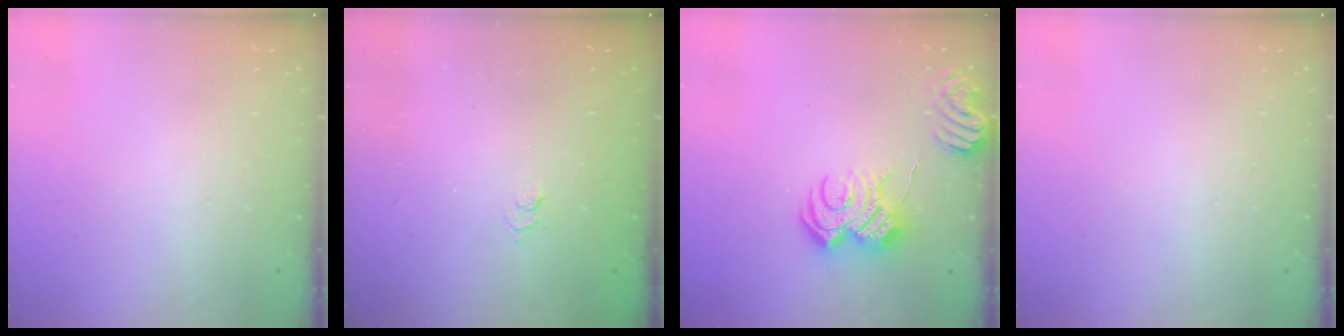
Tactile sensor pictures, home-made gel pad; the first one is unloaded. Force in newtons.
{"total": 1.9, "press": 1.5, "slide": 1.3}
{"total": 11.9, "press": 11.9, "slide": 0.7}
{"total": 0.0}